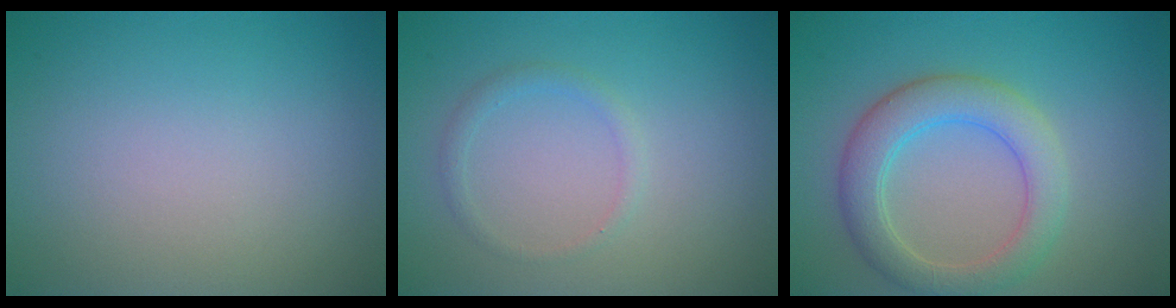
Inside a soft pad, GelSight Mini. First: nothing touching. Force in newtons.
{"total": 1.2, "press": 1.2, "slide": 0.1}
{"total": 4.7, "press": 4.6, "slide": 0.4}